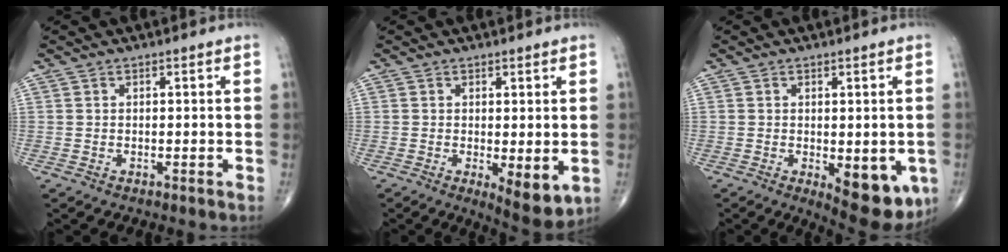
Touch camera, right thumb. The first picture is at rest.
{"total": 6.7, "force": [-1.2, 2.4, 6.1], "torque": [-0.084, -0.021, -0.013]}
{"total": 11.3, "force": [-3.2, 4.9, 9.6], "torque": [-0.102, -0.015, -0.029]}